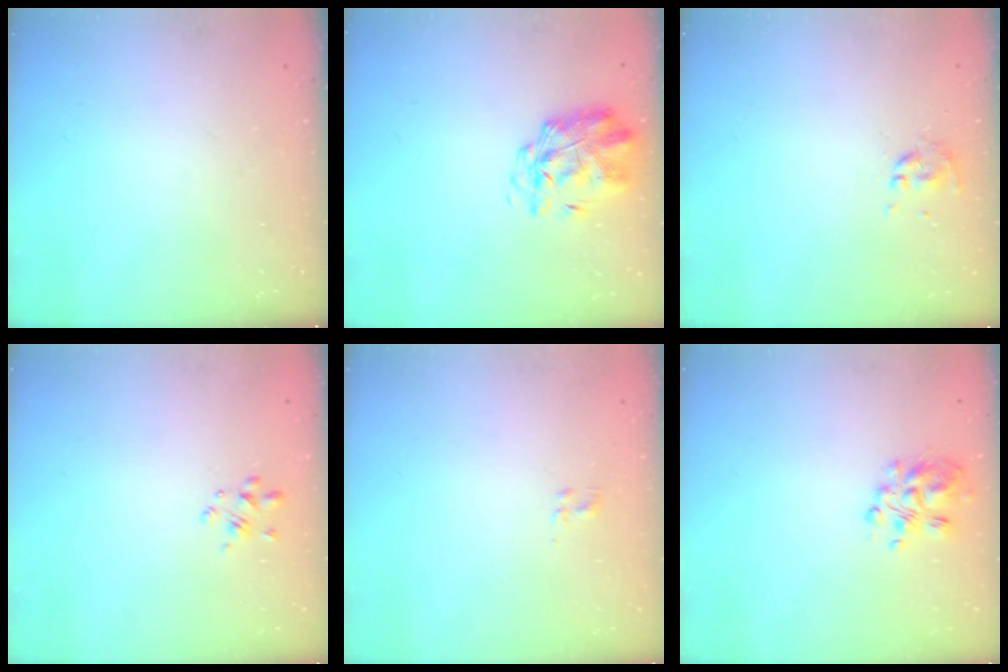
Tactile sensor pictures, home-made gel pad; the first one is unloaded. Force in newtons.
{"total": 1.9, "press": 1.7, "slide": 0.9}
{"total": 0.0}
{"total": 2.6, "press": 2.4, "slide": 1.0}
{"total": 1.9, "press": 1.5, "slide": 1.1}
{"total": 7.1, "press": 6.9, "slide": 1.6}